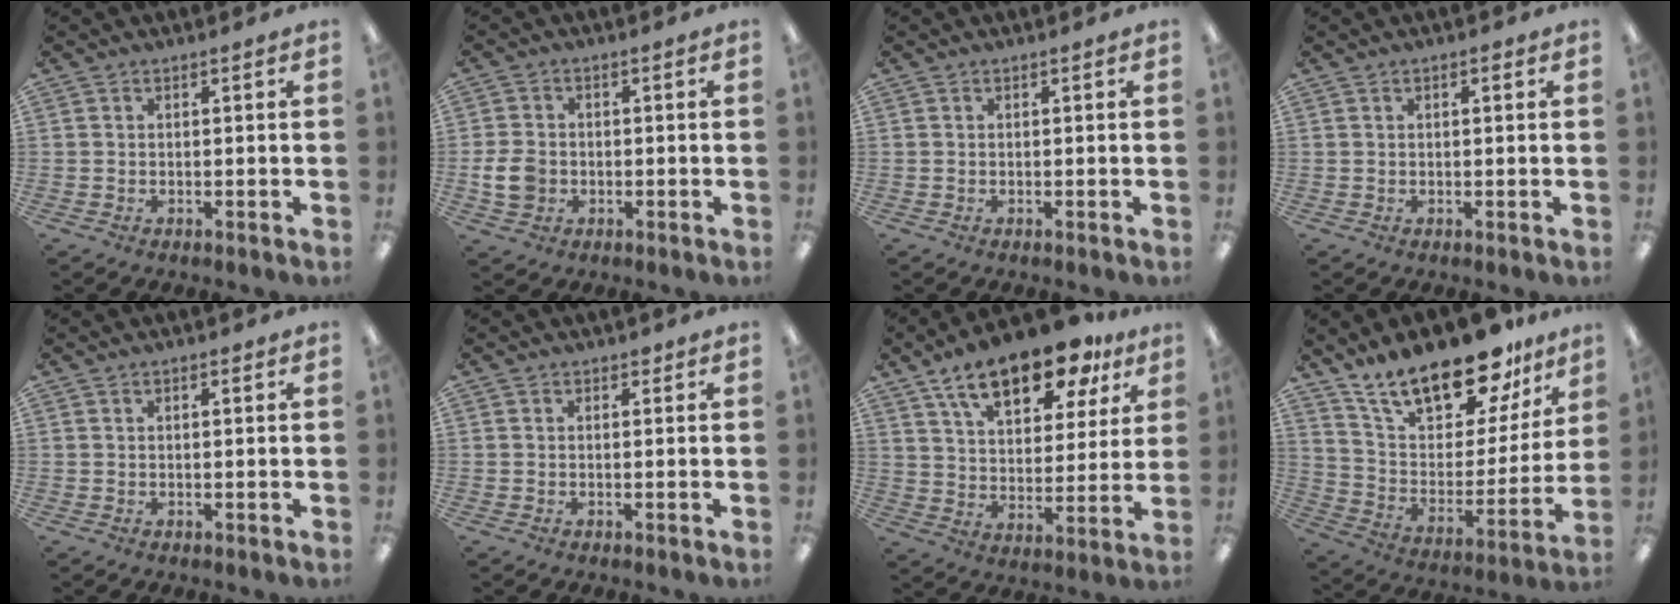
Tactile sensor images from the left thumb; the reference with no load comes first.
{"total": 6.2, "force": [-1.0, 4.9, 3.6], "torque": [-0.073, 0.004, -0.020]}
{"total": 0.0}
{"total": 0.8, "force": [0.4, 0.4, 0.6], "torque": [-0.005, 0.000, 0.005]}
{"total": 0.6, "force": [0.3, 0.2, 0.4], "torque": [-0.008, 0.003, 0.006]}
{"total": 0.6, "force": [0.5, 0.5, 0.1], "torque": [0.005, 0.000, 0.006]}
{"total": 17.8, "force": [12.3, 7.9, 10.2], "torque": [-0.168, -0.059, 0.211]}
{"total": 22.5, "force": [17.7, 8.5, 10.9], "torque": [-0.185, -0.115, 0.310]}